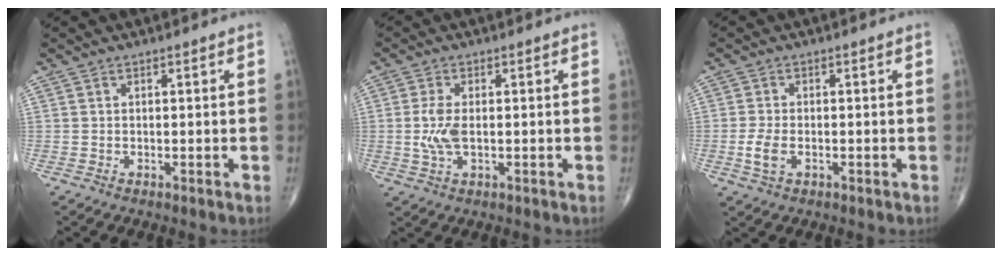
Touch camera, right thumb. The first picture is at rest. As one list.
[{"total": 4.9, "force": [-0.2, 2.3, 4.3], "torque": [-0.103, 0.000, -0.004]}, {"total": 3.8, "force": [-1.0, 2.1, 3.0], "torque": [-0.069, 0.000, -0.018]}]